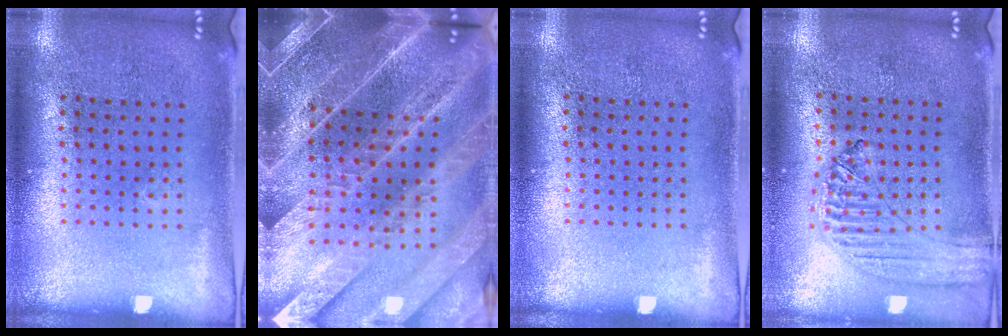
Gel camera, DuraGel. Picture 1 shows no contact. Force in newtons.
{"total": 4.4, "press": 4.0, "slide": 1.9}
{"total": 0.0}
{"total": 1.3, "press": 1.3, "slide": 0.2}